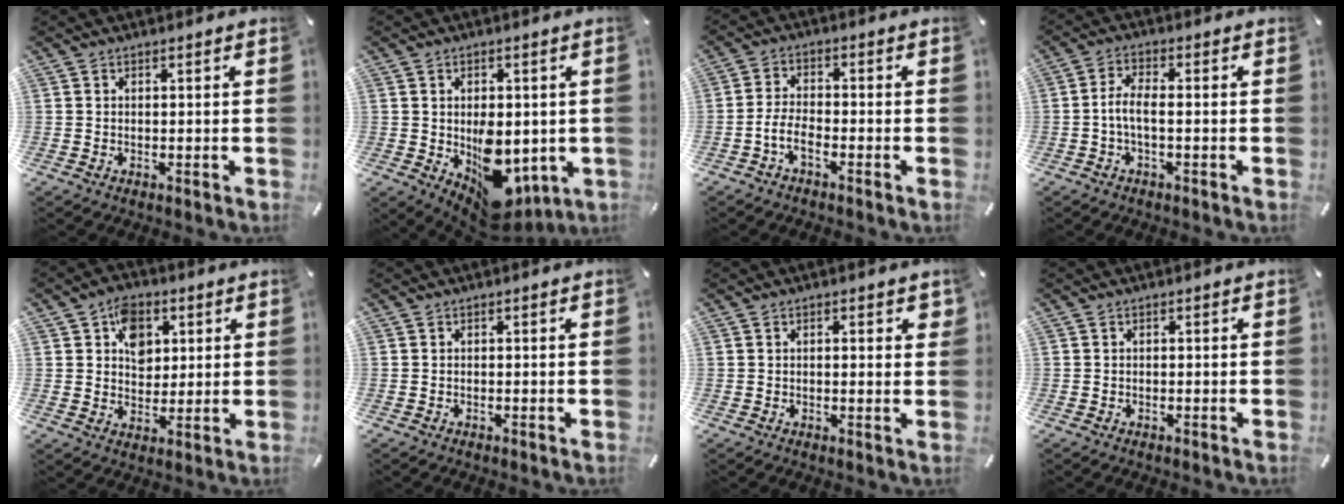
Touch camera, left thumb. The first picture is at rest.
{"total": 12.3, "force": [-2.9, 8.3, 8.7], "torque": [-0.100, -0.008, -0.042]}
{"total": 4.9, "force": [-2.5, 2.2, 3.6], "torque": [-0.080, 0.006, -0.048]}
{"total": 5.0, "force": [-1.0, 1.7, 4.6], "torque": [-0.096, 0.000, -0.021]}
{"total": 8.1, "force": [2.7, 6.5, 4.1], "torque": [-0.057, 0.000, 0.046]}
{"total": 0.0}
{"total": 1.8, "force": [0.8, 0.7, 1.4], "torque": [-0.015, -0.003, 0.010]}
{"total": 0.0}